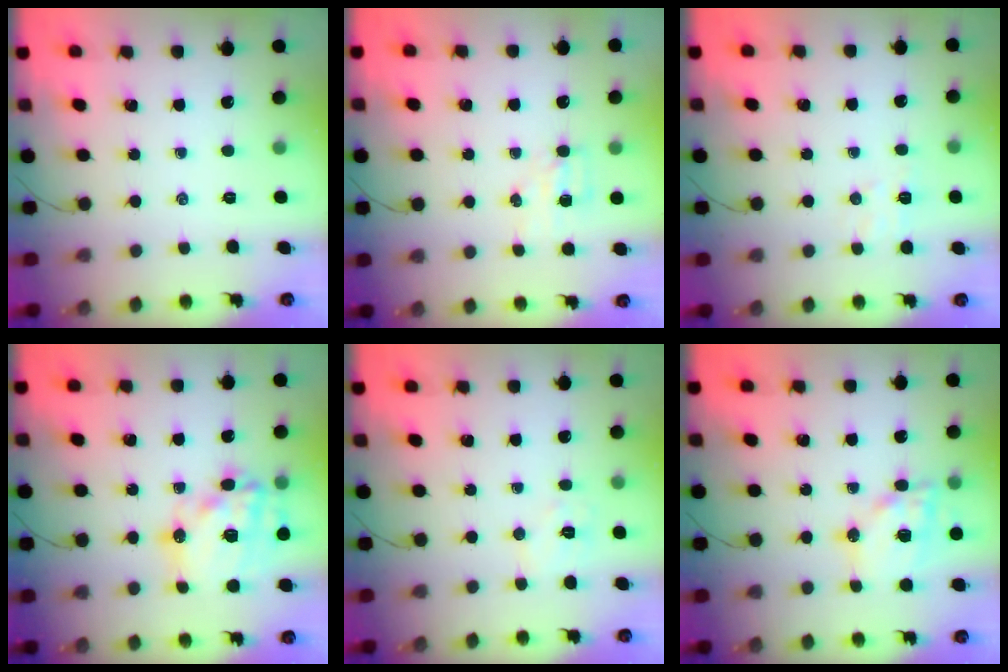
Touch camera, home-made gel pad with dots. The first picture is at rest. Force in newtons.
{"total": 4.1, "press": 4.0, "slide": 1.0}
{"total": 5.8, "press": 5.7, "slide": 1.0}
{"total": 20.2, "press": 19.8, "slide": 4.2}
{"total": 6.6, "press": 6.4, "slide": 1.2}
{"total": 14.7, "press": 14.4, "slide": 3.1}